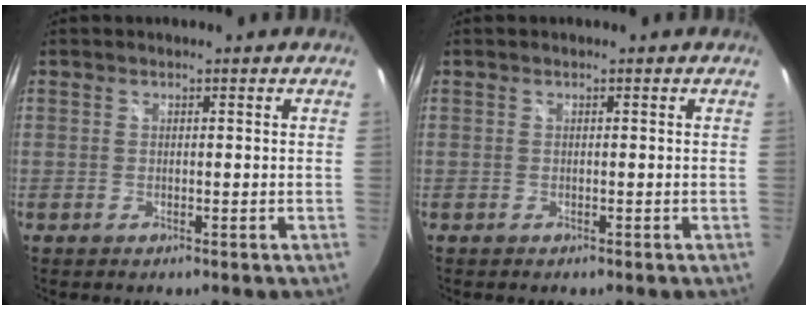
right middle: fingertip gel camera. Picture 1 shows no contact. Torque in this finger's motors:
{"motor_torque": [-0.37, -0.17, -0.02, 0.00]}